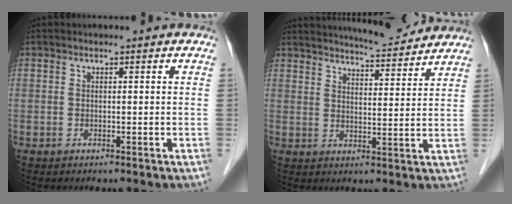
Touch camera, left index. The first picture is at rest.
{"total": 10.0, "force": [9.5, 0.6, 2.9], "torque": [-0.049, 0.003, 0.132]}